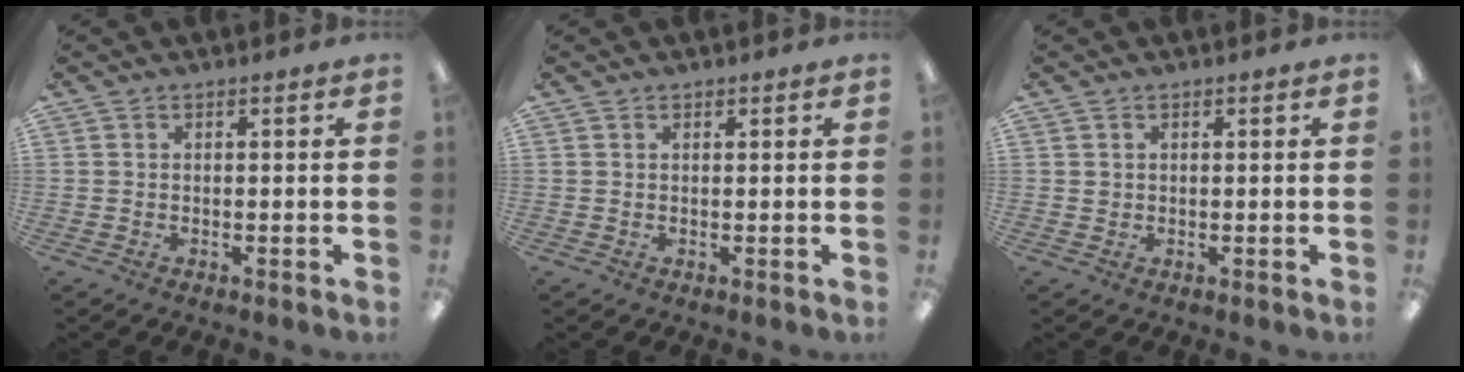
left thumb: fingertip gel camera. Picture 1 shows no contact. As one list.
[{"total": 0.6, "force": [0.5, 0.3, 0.1], "torque": [-0.002, 0.001, 0.009]}, {"total": 0.9, "force": [0.4, 0.8, 0.1], "torque": [-0.004, 0.003, 0.008]}]